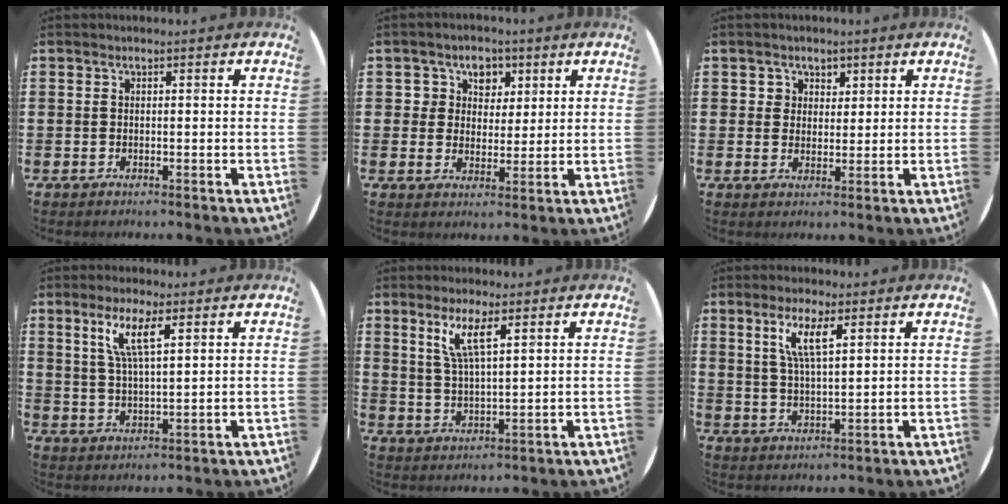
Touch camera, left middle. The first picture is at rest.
{"total": 4.3, "force": [2.2, 3.6, 0.8], "torque": [-0.017, 0.011, 0.036]}
{"total": 2.5, "force": [1.5, 2.0, 0.1], "torque": [0.008, 0.004, 0.024]}
{"total": 5.8, "force": [3.4, 1.1, 4.6], "torque": [-0.092, 0.003, 0.055]}
{"total": 5.4, "force": [3.4, 1.0, 4.0], "torque": [-0.089, 0.004, 0.058]}
{"total": 5.3, "force": [3.1, 1.1, 4.3], "torque": [-0.084, 0.004, 0.049]}